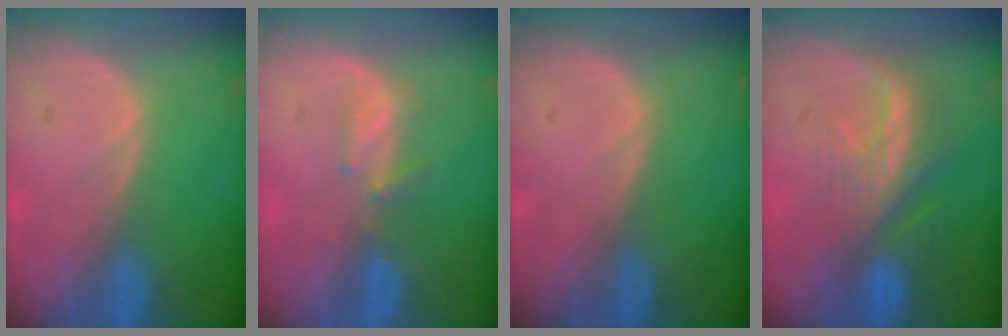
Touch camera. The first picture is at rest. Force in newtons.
{"total": 2.7, "press": 2.6, "slide": 0.8}
{"total": 0.0}
{"total": 8.1, "press": 7.4, "slide": 3.3}